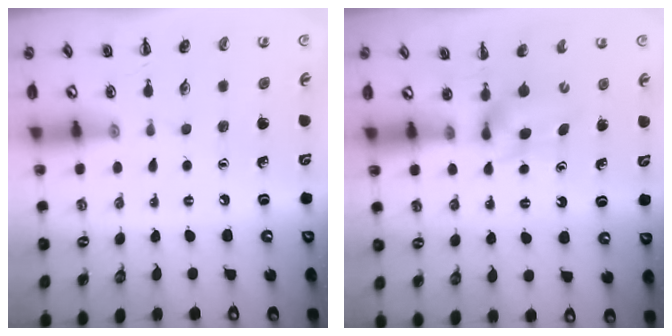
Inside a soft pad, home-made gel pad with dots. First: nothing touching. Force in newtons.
{"total": 3.9, "press": 3.8, "slide": 1.1}